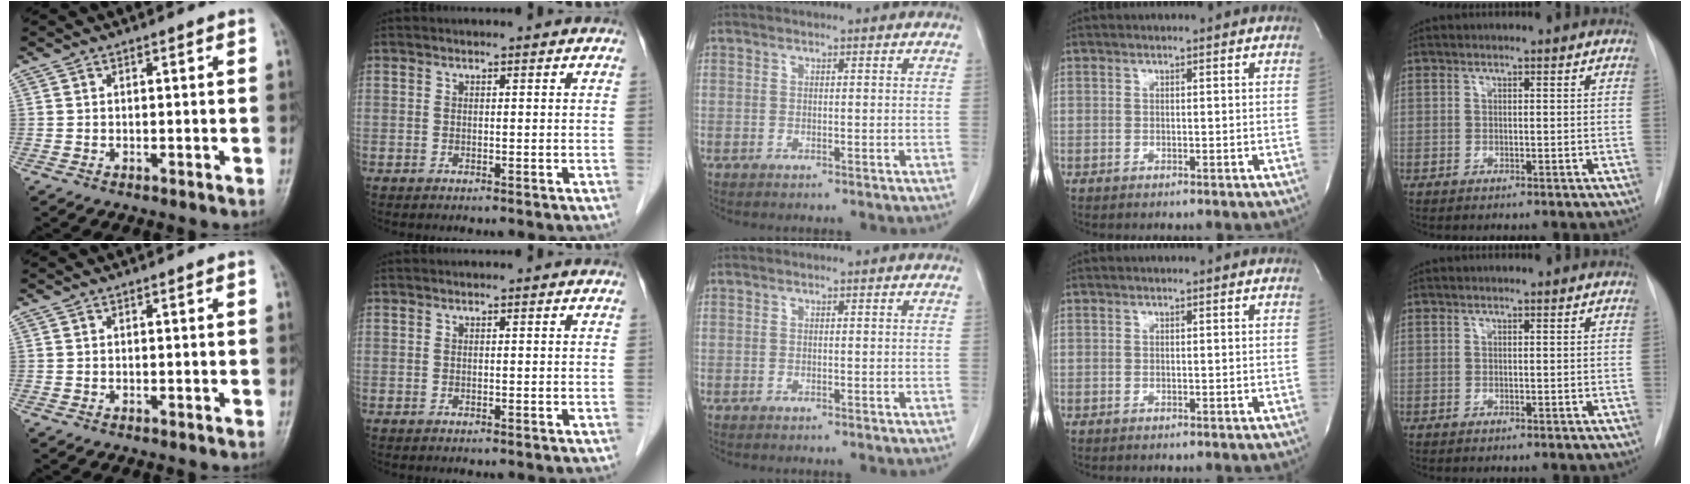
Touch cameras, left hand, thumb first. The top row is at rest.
{}